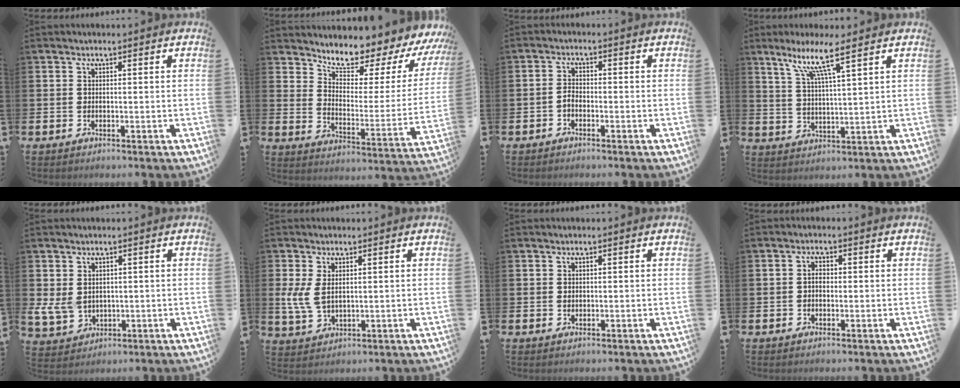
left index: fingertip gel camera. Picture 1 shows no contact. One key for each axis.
{"total": 7.8, "fx": 7.4, "fy": 2.0, "fz": 1.9, "tx": -0.062, "ty": -0.067, "tz": 0.120}
{"total": 1.5, "fx": -0.9, "fy": 0.8, "fz": 0.8, "tx": -0.009, "ty": 0.000, "tz": -0.021}
{"total": 8.0, "fx": 5.9, "fy": 0.5, "fz": 5.3, "tx": -0.112, "ty": -0.019, "tz": 0.099}
{"total": 3.2, "fx": 1.3, "fy": 2.6, "fz": 1.5, "tx": -0.023, "ty": -0.003, "tz": 0.021}
{"total": 4.3, "fx": 1.2, "fy": 2.6, "fz": 3.2, "tx": -0.066, "ty": 0.003, "tz": 0.019}
{"total": 0.6, "fx": 0.2, "fy": 0.5, "fz": 0.2, "tx": 0.011, "ty": -0.002, "tz": 0.000}
{"total": 1.9, "fx": -0.1, "fy": 1.3, "fz": 1.4, "tx": -0.015, "ty": 0.002, "tz": -0.006}